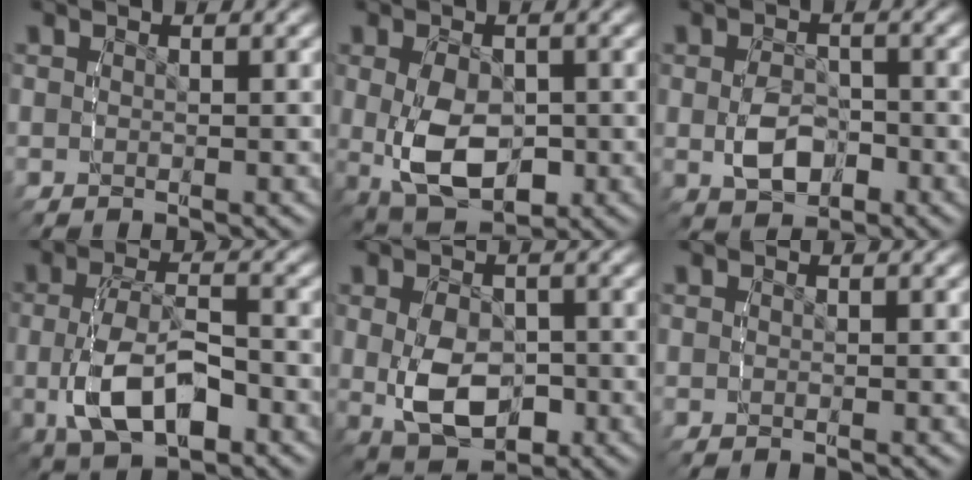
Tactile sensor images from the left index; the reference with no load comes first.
{"total": 8.0, "force": [-2.2, 6.2, 4.6], "torque": [-0.115, -0.029, -0.028]}
{"total": 3.3, "force": [-0.9, 3.1, 1.0], "torque": [-0.038, -0.011, -0.017]}
{"total": 5.9, "force": [-2.2, 4.1, 3.6], "torque": [-0.089, -0.011, -0.037]}
{"total": 7.0, "force": [-1.7, 5.6, 3.9], "torque": [-0.093, -0.021, -0.024]}
{"total": 0.0}